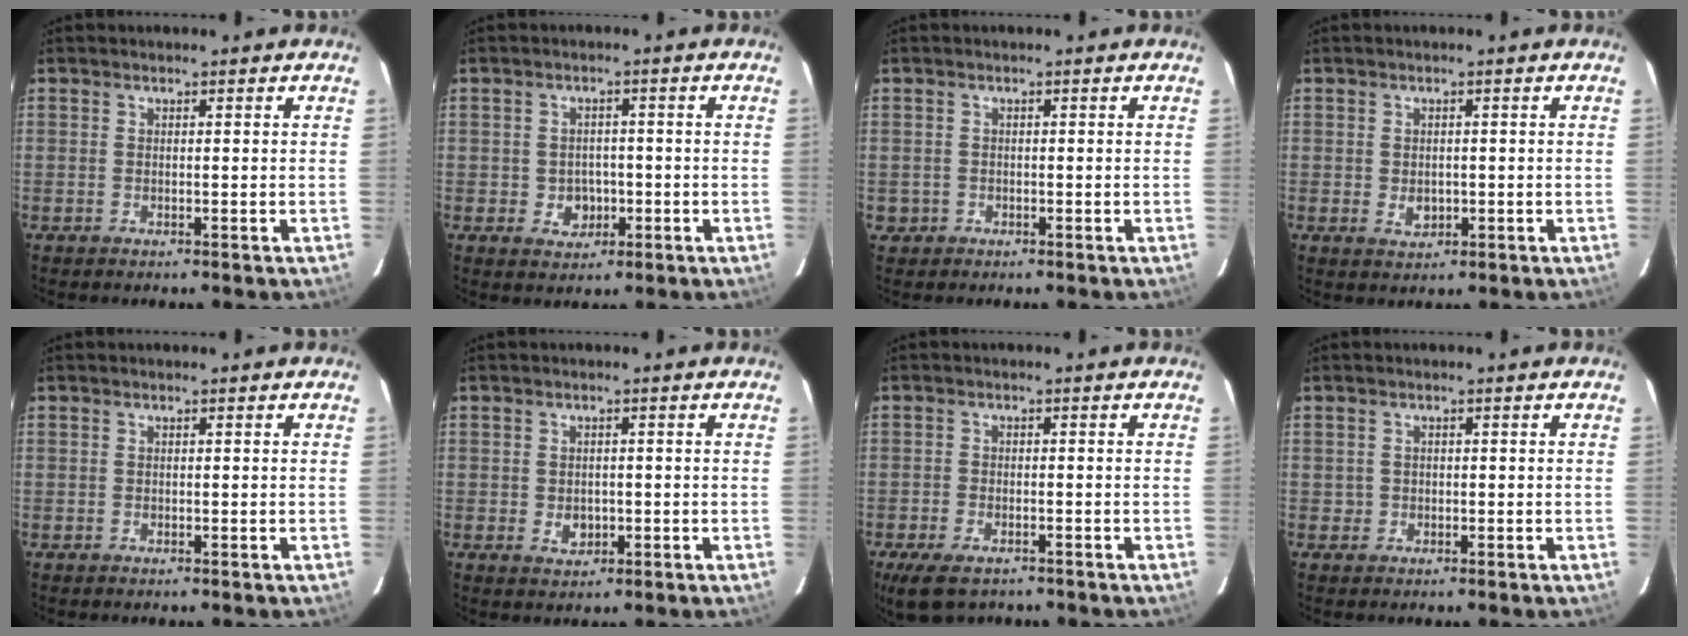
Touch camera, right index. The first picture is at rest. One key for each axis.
{"total": 4.0, "fx": -0.8, "fy": 3.7, "fz": 1.2, "tx": -0.030, "ty": 0.010, "tz": 0.000}
{"total": 2.1, "fx": -0.5, "fy": 2.1, "fz": 0.1, "tx": -0.002, "ty": 0.008, "tz": -0.003}
{"total": 2.6, "fx": -0.3, "fy": 2.2, "fz": 1.4, "tx": -0.023, "ty": -0.001, "tz": -0.001}
{"total": 0.0}
{"total": 2.9, "fx": -0.5, "fy": 2.5, "fz": 1.4, "tx": -0.025, "ty": 0.001, "tz": -0.001}
{"total": 7.1, "fx": -5.0, "fy": 3.4, "fz": 3.7, "tx": -0.093, "ty": -0.022, "tz": -0.086}
{"total": 1.2, "fx": -0.1, "fy": 1.2, "fz": 0.1, "tx": 0.002, "ty": 0.002, "tz": 0.002}